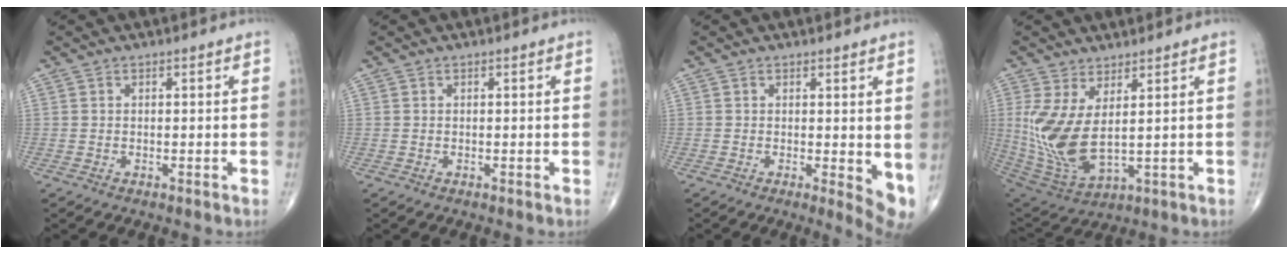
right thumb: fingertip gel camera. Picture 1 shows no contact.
{"total": 0.0}
{"total": 5.0, "force": [0.3, 1.8, 4.7], "torque": [-0.058, -0.013, 0.005]}
{"total": 13.1, "force": [2.2, 5.6, 11.6], "torque": [-0.259, -0.029, 0.066]}